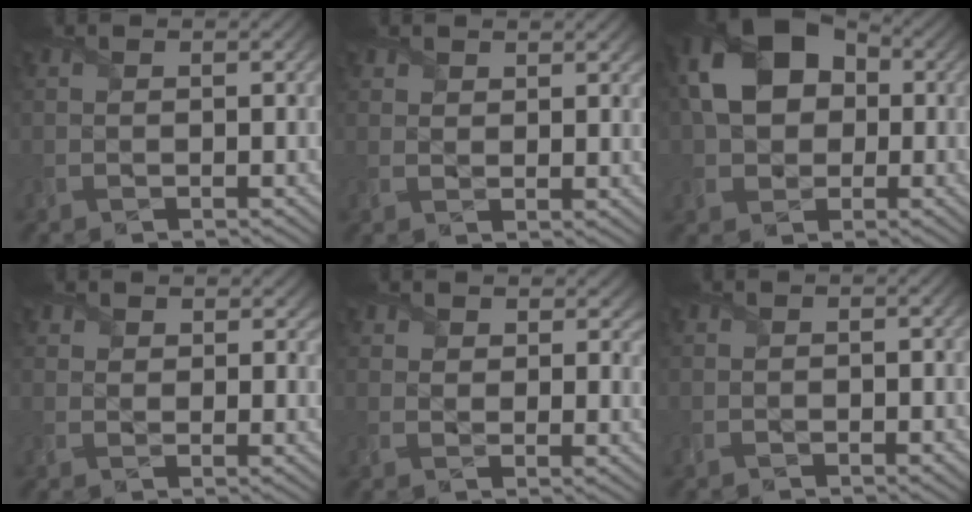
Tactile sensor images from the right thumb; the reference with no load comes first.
{"total": 2.3, "force": [1.7, 1.3, 0.8], "torque": [-0.017, -0.002, 0.035]}
{"total": 13.0, "force": [2.5, 9.4, 8.6], "torque": [-0.169, 0.017, 0.033]}
{"total": 3.5, "force": [2.4, 2.1, 1.3], "torque": [-0.030, -0.005, 0.047]}
{"total": 4.7, "force": [3.1, 2.9, 2.1], "torque": [-0.051, -0.004, 0.058]}
{"total": 1.0, "force": [-0.4, 0.5, 0.8], "torque": [-0.012, -0.005, -0.002]}